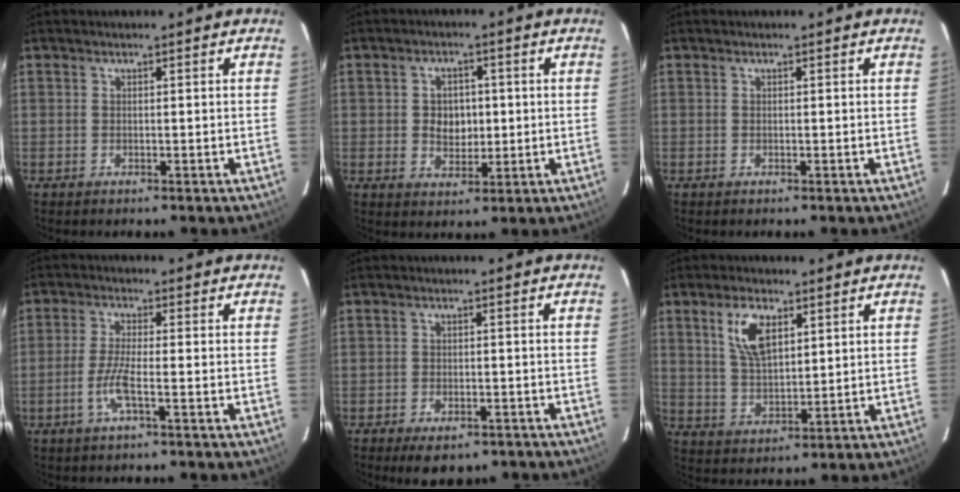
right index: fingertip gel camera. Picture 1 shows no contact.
{"total": 5.4, "force": [0.1, 4.2, 3.4], "torque": [-0.060, 0.007, 0.006]}
{"total": 0.0}
{"total": 5.0, "force": [-2.1, 0.2, 4.5], "torque": [-0.099, -0.004, -0.043]}
{"total": 7.9, "force": [-5.9, 3.5, 3.9], "torque": [-0.082, -0.009, -0.074]}
{"total": 8.3, "force": [3.8, 4.0, 6.3], "torque": [-0.120, 0.009, 0.078]}